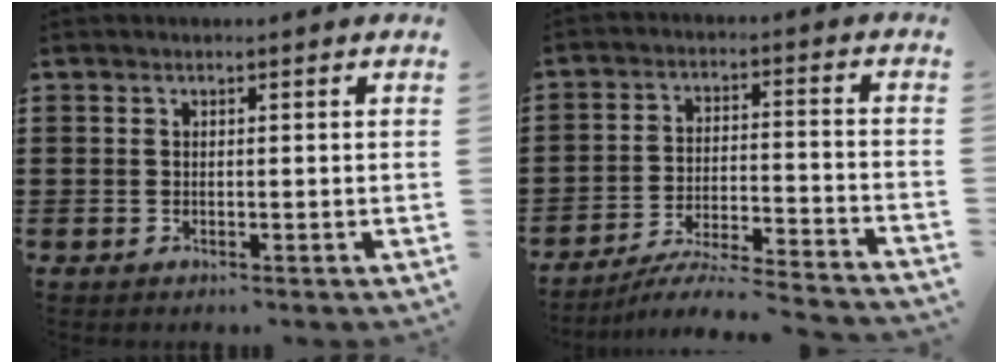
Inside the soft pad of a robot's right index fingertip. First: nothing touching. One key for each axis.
{"total": 5.4, "fx": -5.1, "fy": -0.3, "fz": 1.8, "tx": -0.037, "ty": -0.014, "tz": -0.102}